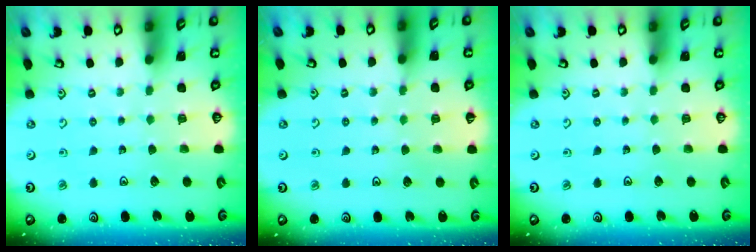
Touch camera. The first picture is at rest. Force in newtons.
{"total": 2.9, "press": 2.9, "slide": 0.5}
{"total": 0.0}